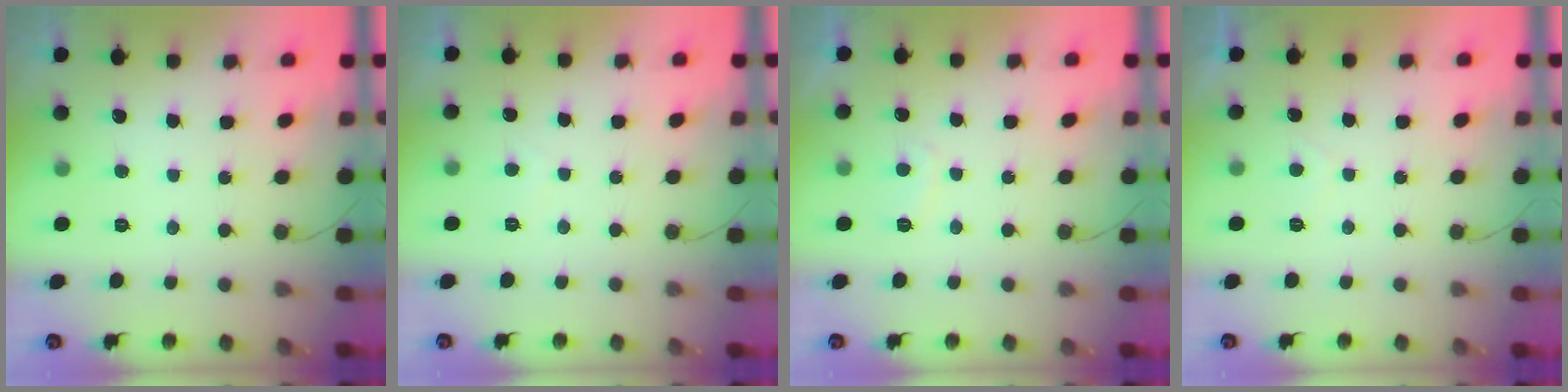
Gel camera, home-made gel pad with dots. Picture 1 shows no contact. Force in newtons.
{"total": 0.6, "press": 0.5, "slide": 0.4}
{"total": 2.6, "press": 2.4, "slide": 0.8}
{"total": 1.1, "press": 1.0, "slide": 0.5}